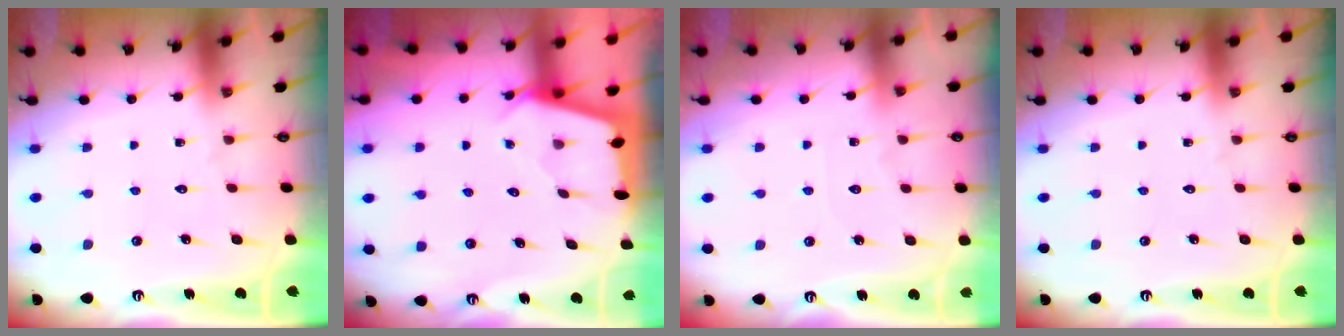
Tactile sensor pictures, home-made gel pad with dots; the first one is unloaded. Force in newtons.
{"total": 2.5, "press": 2.5, "slide": 0.3}
{"total": 4.7, "press": 4.7, "slide": 0.6}
{"total": 0.0}